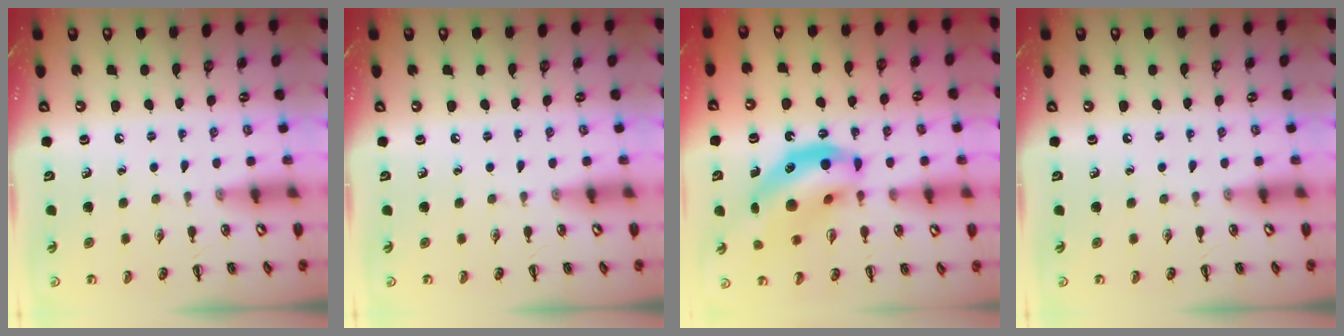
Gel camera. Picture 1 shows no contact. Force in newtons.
{"total": 0.0}
{"total": 15.5, "press": 15.1, "slide": 3.8}
{"total": 0.0}